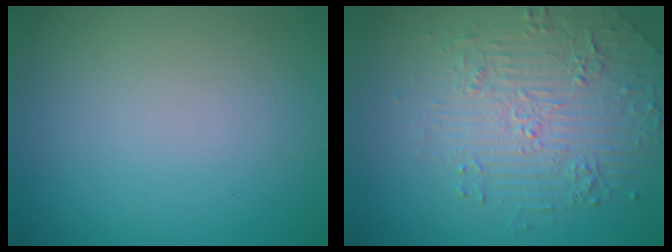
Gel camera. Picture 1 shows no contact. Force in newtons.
{"total": 4.9, "press": 3.9, "slide": 3.0}